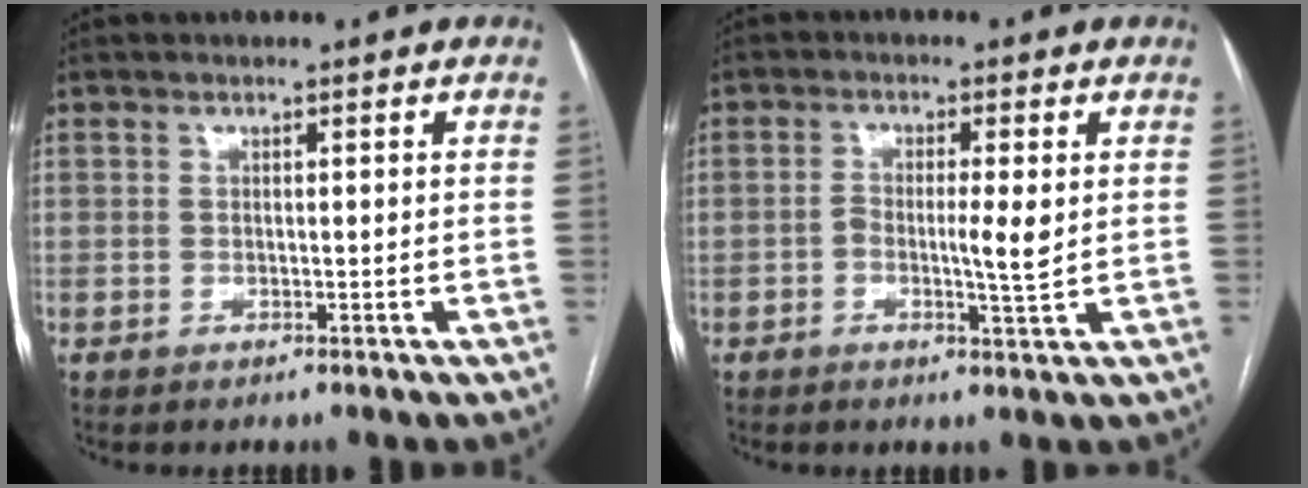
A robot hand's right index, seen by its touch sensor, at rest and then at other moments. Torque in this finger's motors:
{"motor_torque": [0.01, -0.03, 0.11, 0.01]}